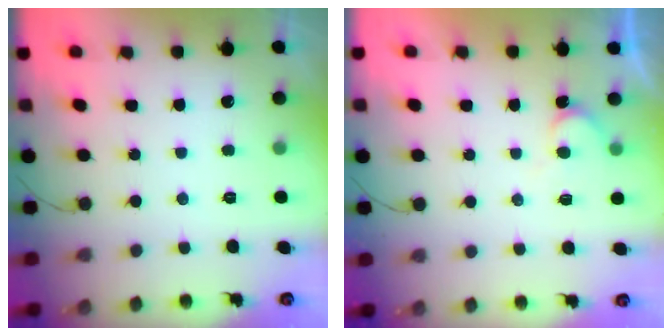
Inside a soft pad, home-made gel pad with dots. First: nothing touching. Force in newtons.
{"total": 5.8, "press": 5.8, "slide": 0.3}